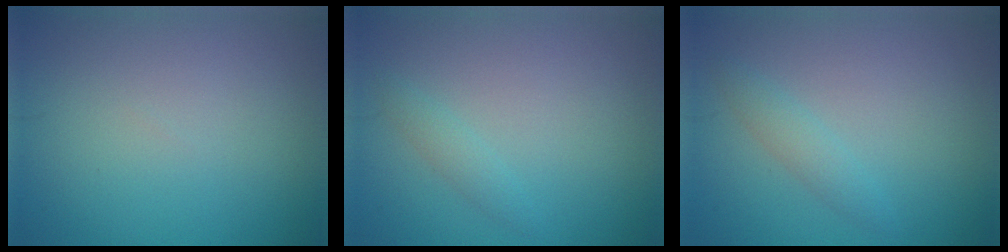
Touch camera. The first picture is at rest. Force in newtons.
{"total": 1.1, "press": 1.1, "slide": 0.1}
{"total": 1.5, "press": 1.5, "slide": 0.1}